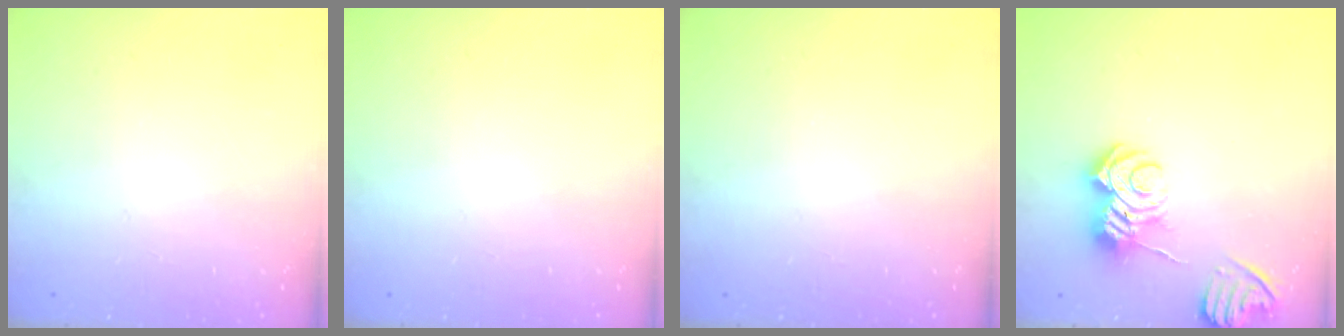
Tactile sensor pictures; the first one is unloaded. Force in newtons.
{"total": 0.0}
{"total": 0.0}
{"total": 11.1, "press": 11.0, "slide": 1.2}